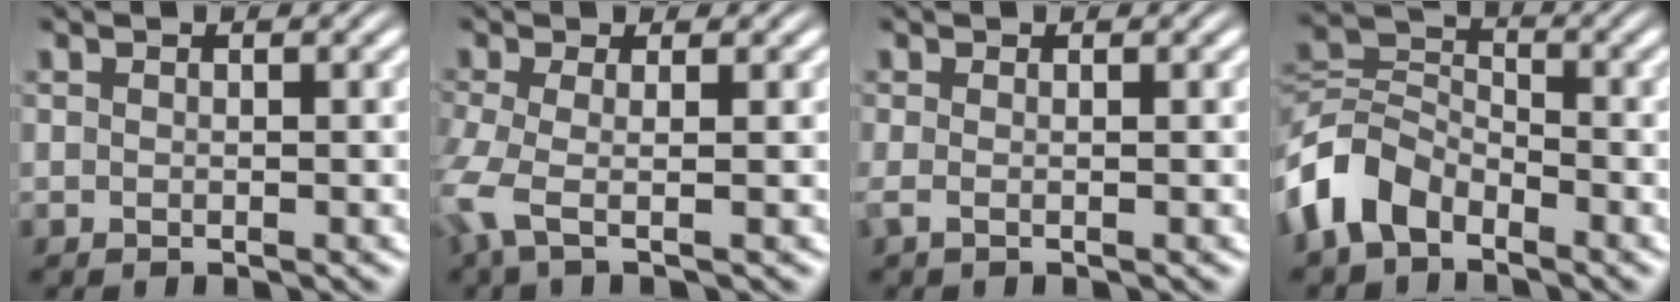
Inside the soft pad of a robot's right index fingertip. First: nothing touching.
{"total": 3.3, "force": [-0.5, 1.6, 2.9], "torque": [-0.094, -0.020, -0.003]}
{"total": 1.0, "force": [-0.5, 0.1, 0.8], "torque": [-0.029, -0.012, -0.004]}
{"total": 6.6, "force": [-2.7, 5.2, 3.0], "torque": [-0.074, -0.017, -0.049]}